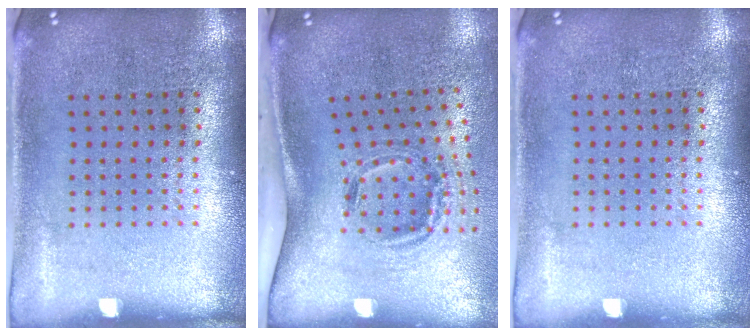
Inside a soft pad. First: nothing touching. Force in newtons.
{"total": 1.9, "press": 1.3, "slide": 1.3}
{"total": 0.0}